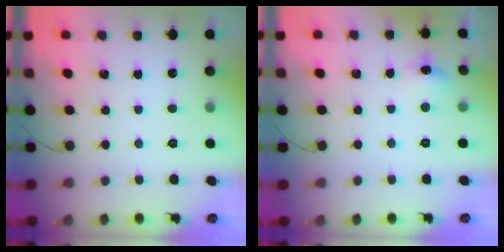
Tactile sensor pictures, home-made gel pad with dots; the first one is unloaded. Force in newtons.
{"total": 6.5, "press": 6.3, "slide": 1.5}